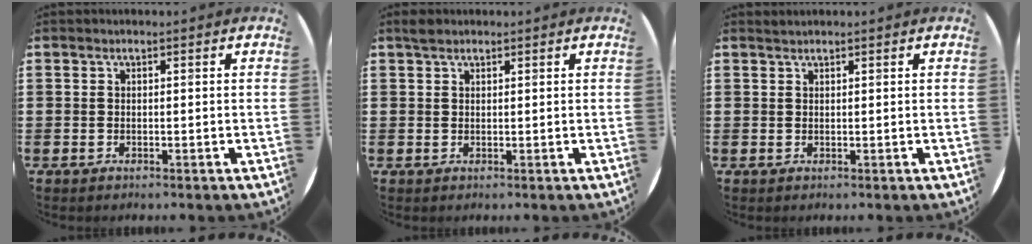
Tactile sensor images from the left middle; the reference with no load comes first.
{"total": 1.3, "force": [1.1, 0.7, 0.3], "torque": [0.001, 0.002, 0.019]}
{"total": 0.5, "force": [0.5, -0.1, -0.1], "torque": [0.002, 0.001, 0.010]}